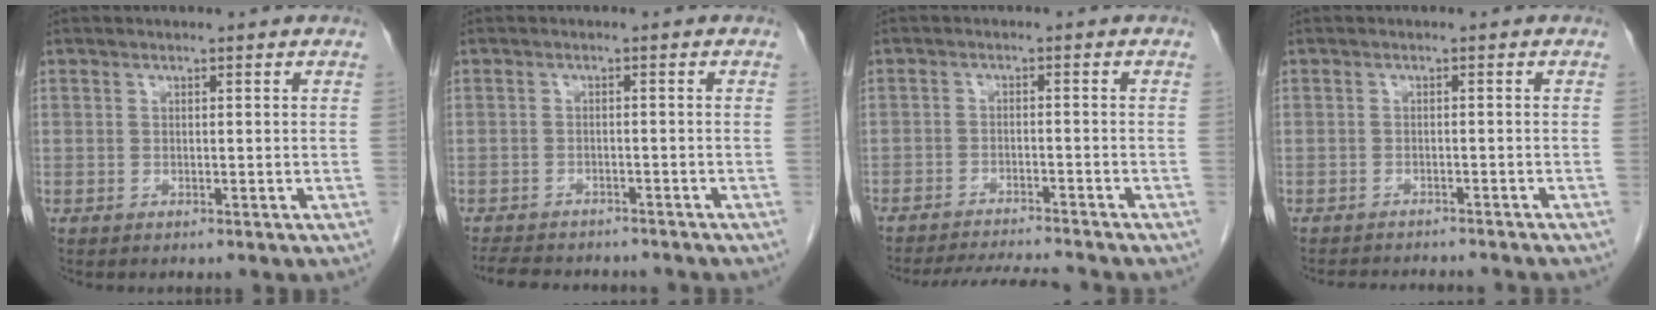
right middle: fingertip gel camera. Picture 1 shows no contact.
{"total": 10.7, "force": [-9.4, 3.4, 3.9], "torque": [-0.079, -0.003, -0.124]}
{"total": 8.7, "force": [-8.3, 0.1, 2.7], "torque": [-0.039, -0.008, -0.128]}
{"total": 8.3, "force": [-7.8, 1.2, 2.8], "torque": [-0.033, -0.005, -0.098]}